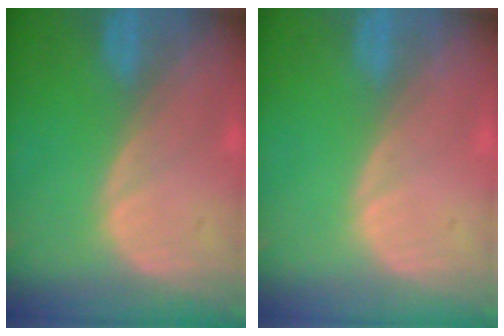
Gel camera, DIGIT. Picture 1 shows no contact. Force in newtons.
{"total": 0.0}